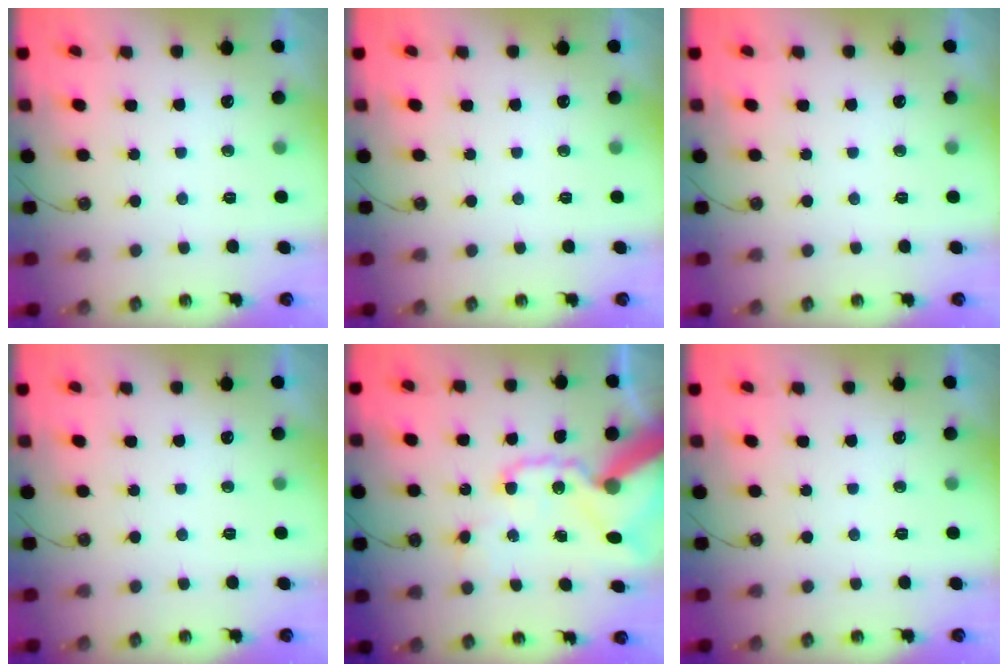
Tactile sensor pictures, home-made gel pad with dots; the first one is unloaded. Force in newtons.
{"total": 0.0}
{"total": 0.0}
{"total": 0.0}
{"total": 21.3, "press": 21.0, "slide": 3.5}
{"total": 0.0}